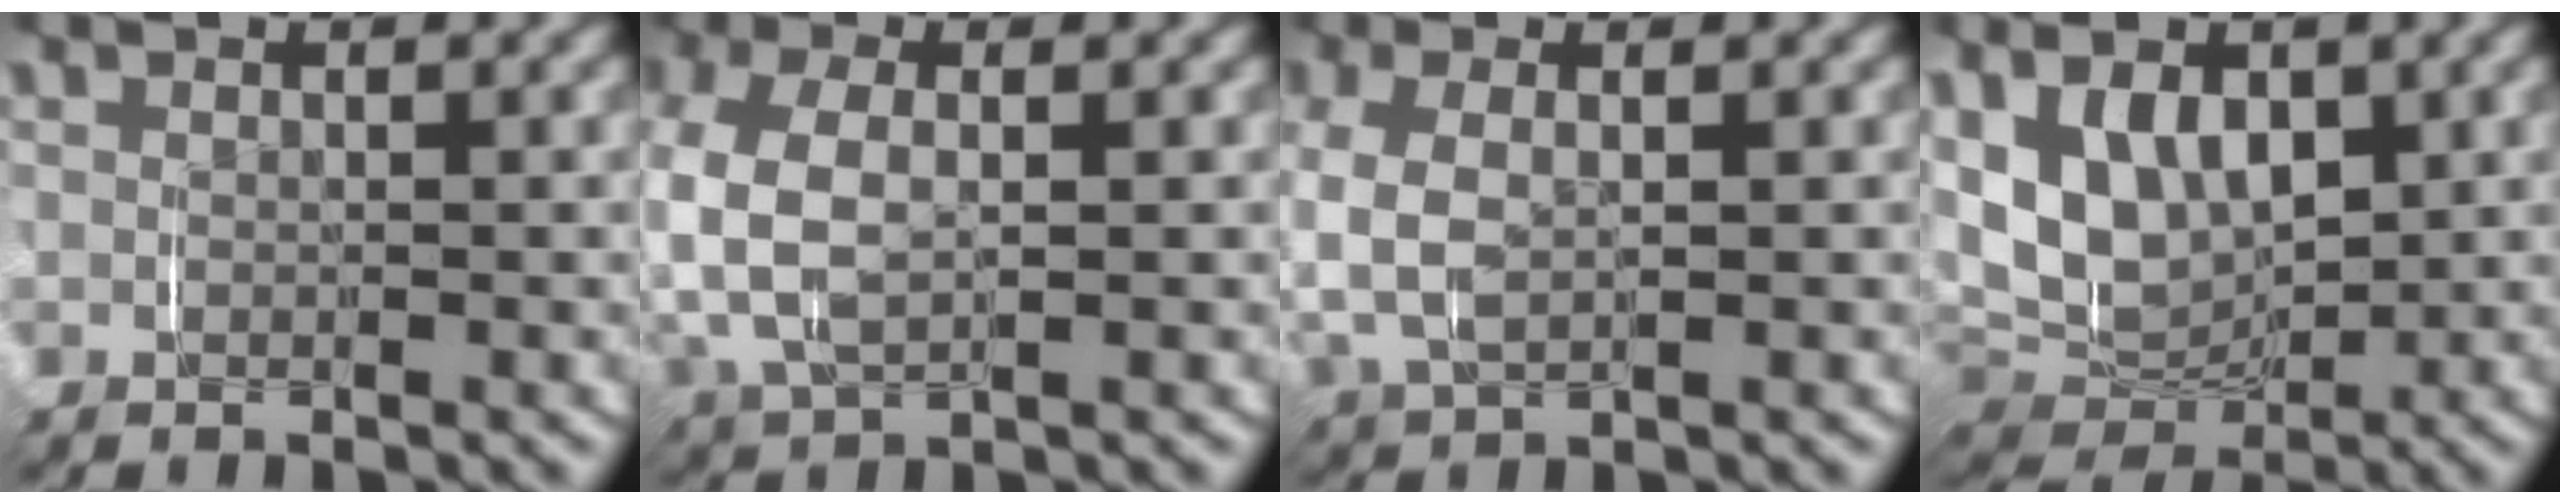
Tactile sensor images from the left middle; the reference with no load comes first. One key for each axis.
{"total": 7.1, "fx": 0.3, "fy": 4.9, "fz": 5.1, "tx": -0.154, "ty": -0.009, "tz": 0.013}
{"total": 4.7, "fx": 0.5, "fy": 3.1, "fz": 3.4, "tx": -0.105, "ty": -0.004, "tz": 0.017}
{"total": 11.6, "fx": 1.3, "fy": 8.8, "fz": 7.4, "tx": -0.157, "ty": -0.020, "tz": 0.029}